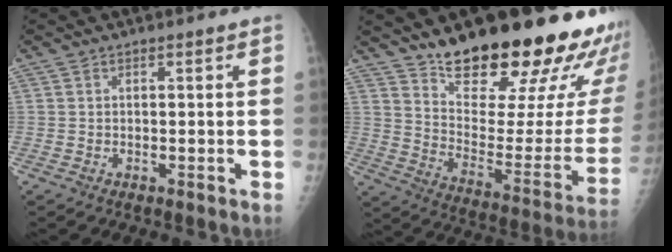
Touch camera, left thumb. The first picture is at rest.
{"total": 28.7, "force": [20.2, 8.5, 18.5], "torque": [-0.234, -0.113, 0.292]}